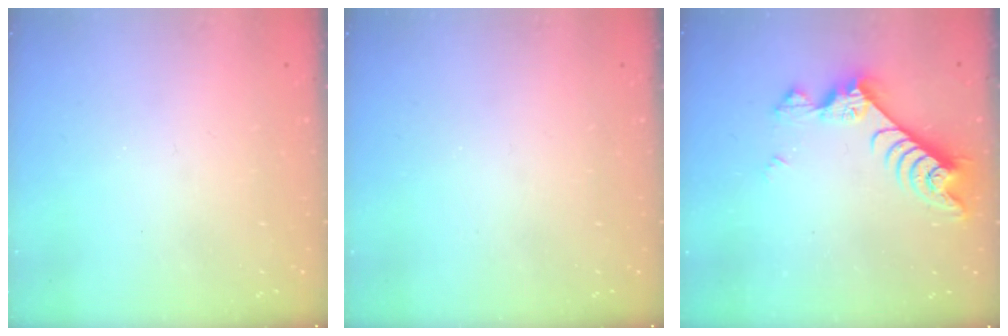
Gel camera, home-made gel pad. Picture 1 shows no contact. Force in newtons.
{"total": 0.0}
{"total": 8.6, "press": 8.5, "slide": 1.1}